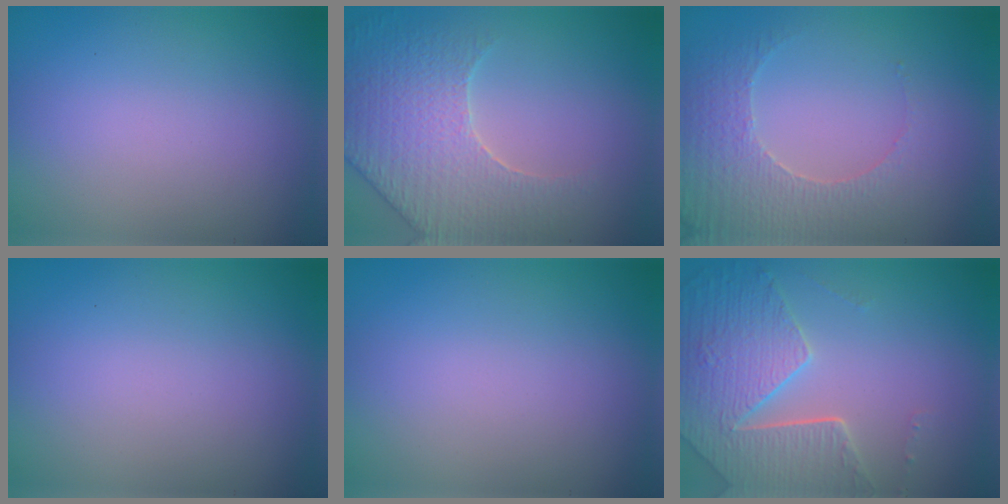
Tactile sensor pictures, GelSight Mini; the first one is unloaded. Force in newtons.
{"total": 5.7, "press": 5.2, "slide": 2.1}
{"total": 3.9, "press": 3.8, "slide": 1.0}
{"total": 0.0}
{"total": 0.0}
{"total": 6.3, "press": 5.2, "slide": 3.6}